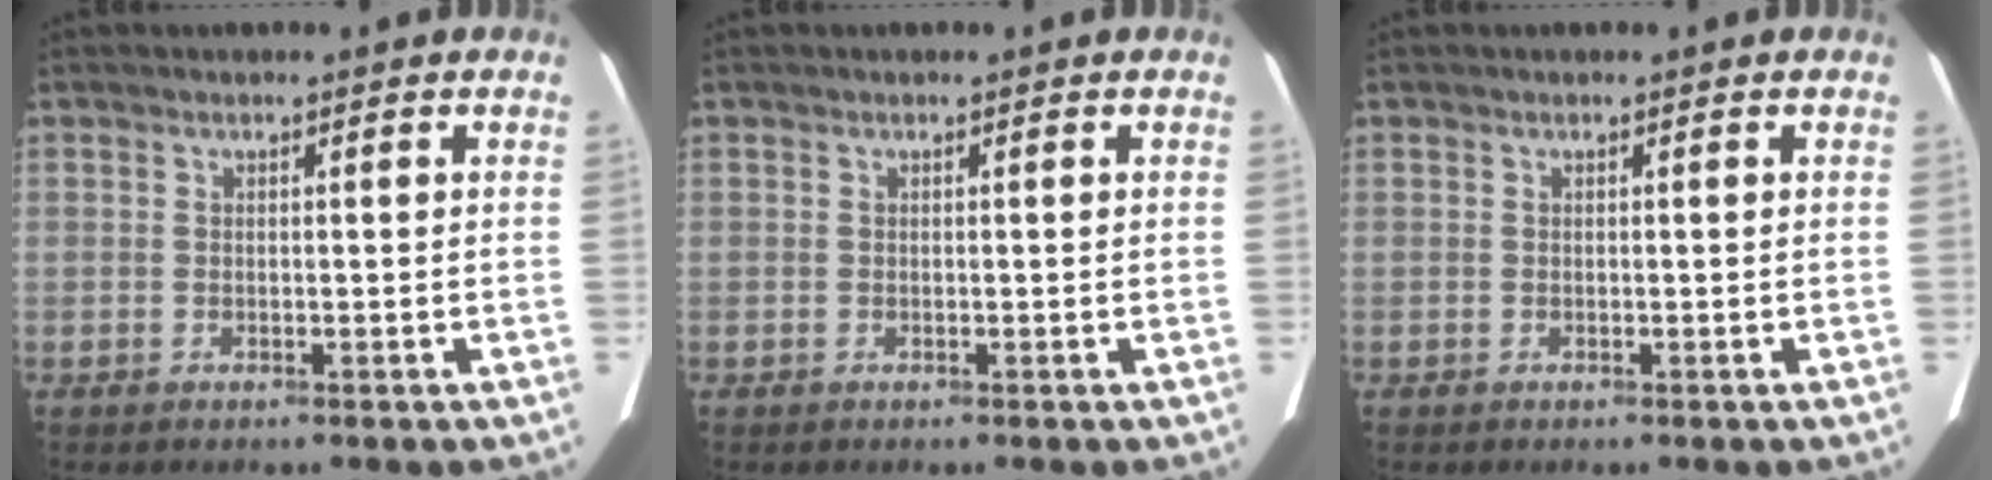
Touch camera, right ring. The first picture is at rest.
{"total": 0.0}
{"total": 0.0}